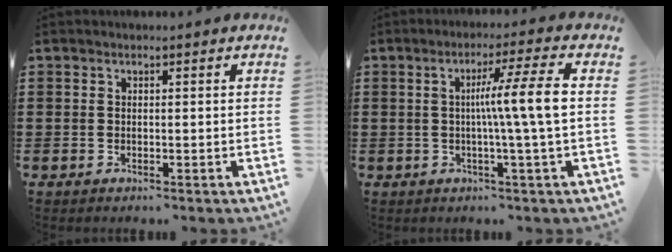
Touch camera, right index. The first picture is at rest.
{"total": 8.0, "force": [0.2, -0.7, 8.0], "torque": [-0.144, -0.002, -0.008]}